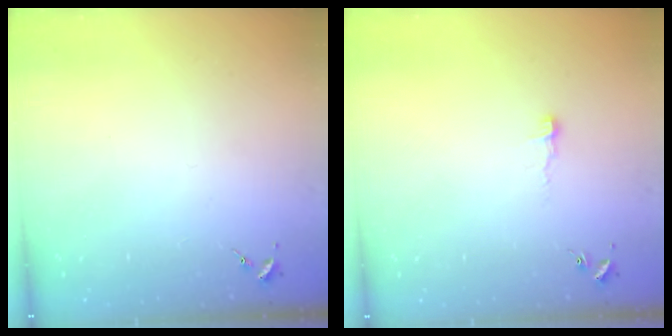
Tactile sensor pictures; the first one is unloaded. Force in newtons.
{"total": 4.4, "press": 4.4, "slide": 0.5}